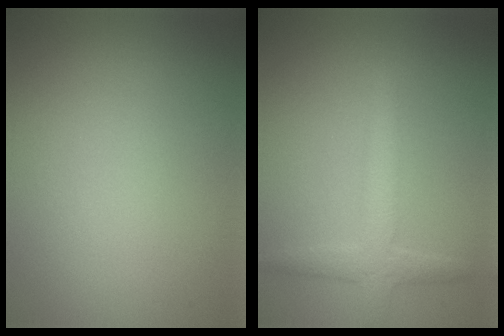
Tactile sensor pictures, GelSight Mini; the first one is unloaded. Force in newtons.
{"total": 2.8, "press": 2.8, "slide": 0.2}